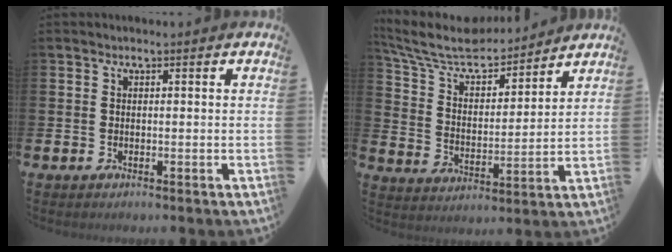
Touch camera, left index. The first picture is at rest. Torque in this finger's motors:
{"motor_torque": [1.08, -1.06, 0.19, 0.10]}